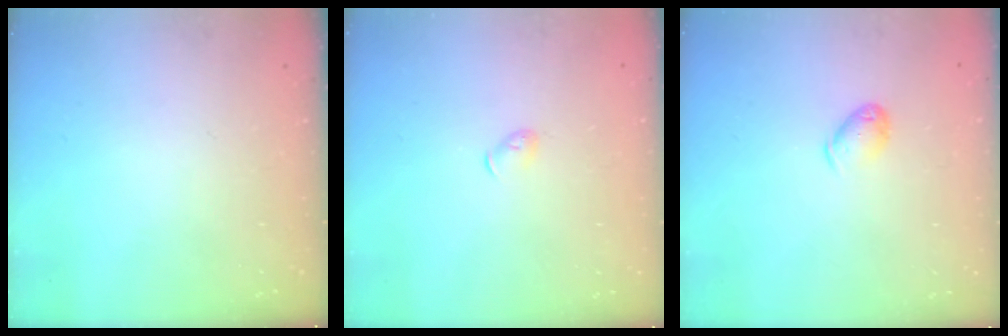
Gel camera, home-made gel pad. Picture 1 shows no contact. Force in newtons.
{"total": 3.5, "press": 3.5, "slide": 0.6}
{"total": 5.3, "press": 5.2, "slide": 0.8}